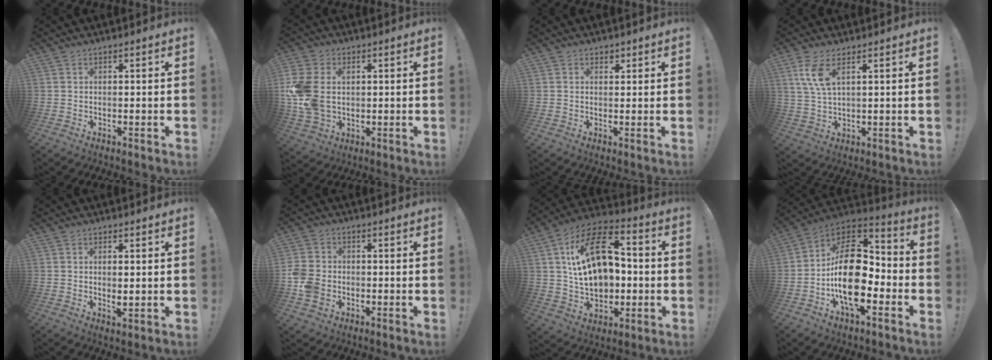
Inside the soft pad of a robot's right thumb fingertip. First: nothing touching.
{"total": 13.5, "force": [1.7, 10.2, 8.6], "torque": [-0.179, -0.010, 0.033]}
{"total": 2.9, "force": [1.4, 2.4, 0.9], "torque": [-0.003, -0.003, 0.023]}
{"total": 7.3, "force": [3.5, 2.7, 5.8], "torque": [-0.108, -0.015, 0.062]}
{"total": 2.4, "force": [0.4, 0.9, 2.2], "torque": [-0.029, -0.004, 0.006]}
{"total": 9.1, "force": [-2.4, 7.2, 5.0], "torque": [-0.119, 0.014, -0.044]}
{"total": 21.1, "force": [3.3, 13.7, 15.8], "torque": [-0.252, -0.001, 0.065]}
{"total": 21.9, "force": [-3.3, 12.1, 18.0], "torque": [-0.324, 0.022, -0.046]}